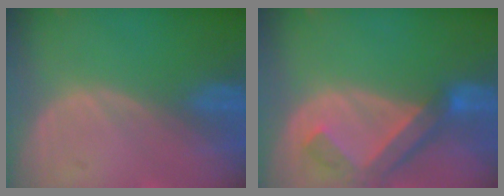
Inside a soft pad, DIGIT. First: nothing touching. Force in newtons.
{"total": 6.5, "press": 5.8, "slide": 3.0}